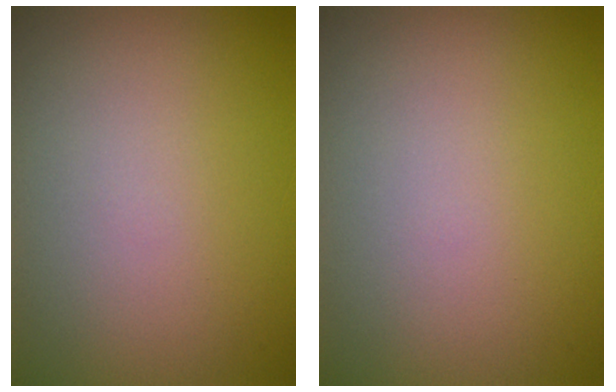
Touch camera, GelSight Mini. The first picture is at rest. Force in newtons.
{"total": 0.0}